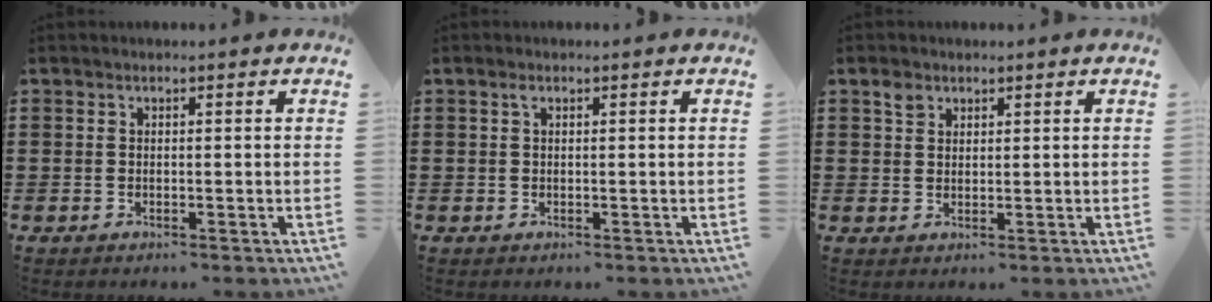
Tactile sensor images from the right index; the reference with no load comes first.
{"total": 0.8, "force": [0.3, 0.3, 0.6], "torque": [-0.014, 0.001, 0.006]}
{"total": 1.9, "force": [1.3, 1.3, 0.5], "torque": [-0.014, 0.002, 0.026]}